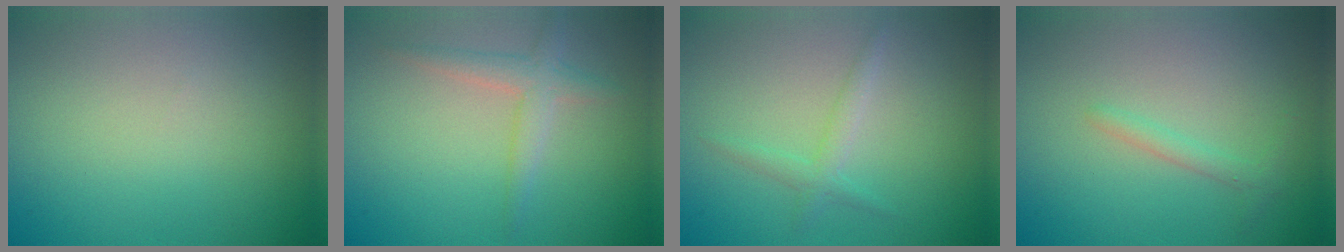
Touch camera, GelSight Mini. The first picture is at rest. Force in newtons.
{"total": 2.5, "press": 2.5, "slide": 0.1}
{"total": 1.5, "press": 1.5, "slide": 0.1}
{"total": 1.3, "press": 1.3, "slide": 0.1}